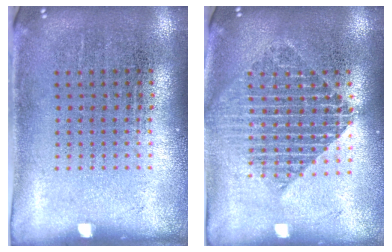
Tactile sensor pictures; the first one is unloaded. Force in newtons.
{"total": 1.9, "press": 1.5, "slide": 1.1}